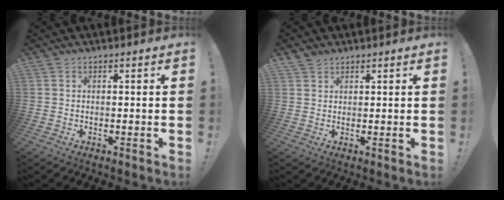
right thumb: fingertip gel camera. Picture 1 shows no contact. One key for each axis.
{"total": 2.4, "fx": 2.1, "fy": 1.1, "fz": 0.5, "tx": 0.005, "ty": -0.016, "tz": 0.036}